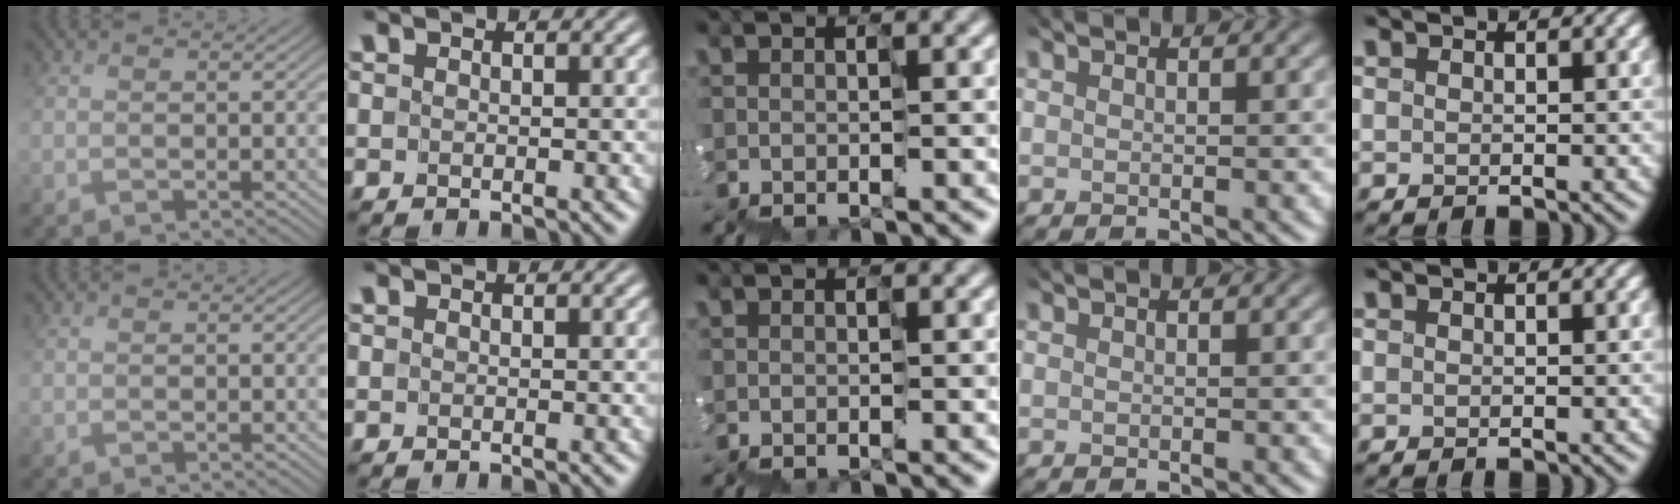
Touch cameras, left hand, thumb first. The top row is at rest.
{}